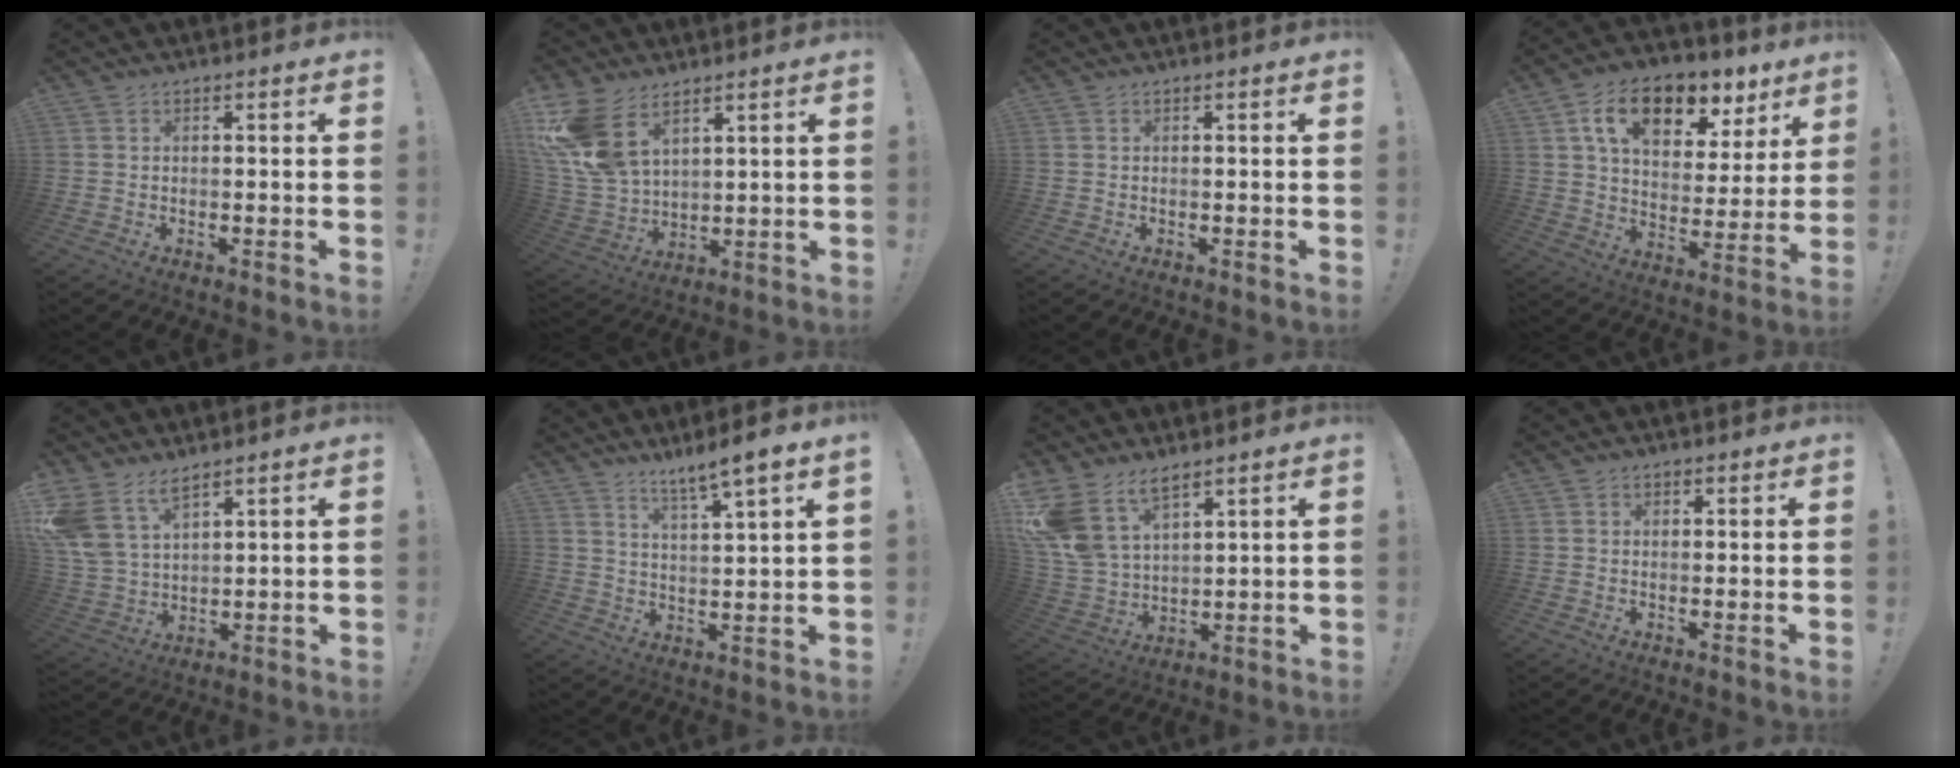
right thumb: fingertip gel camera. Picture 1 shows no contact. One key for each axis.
{"total": 13.8, "fx": 7.9, "fy": 8.1, "fz": 7.9, "tx": -0.165, "ty": -0.049, "tz": 0.152}
{"total": 0.0}
{"total": 16.5, "fx": 9.2, "fy": 9.2, "fz": 10.0, "tx": -0.153, "ty": -0.043, "tz": 0.160}
{"total": 11.1, "fx": 7.8, "fy": 5.6, "fz": 5.6, "tx": -0.127, "ty": -0.048, "tz": 0.153}
{"total": 6.8, "fx": 5.4, "fy": -0.9, "fz": 4.0, "tx": -0.068, "ty": -0.040, "tz": 0.089}
{"total": 13.4, "fx": 9.2, "fy": 7.2, "fz": 6.5, "tx": -0.151, "ty": -0.060, "tz": 0.181}
{"total": 0.9, "fx": 0.6, "fy": 0.6, "fz": 0.1, "tx": 0.005, "ty": -0.002, "tz": 0.011}